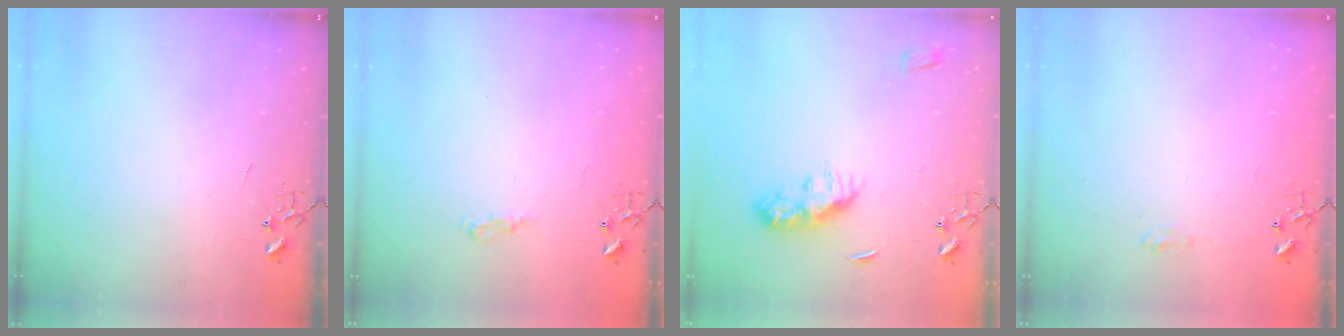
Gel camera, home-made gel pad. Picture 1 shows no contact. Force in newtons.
{"total": 6.5, "press": 6.5, "slide": 0.8}
{"total": 9.9, "press": 9.9, "slide": 0.0}
{"total": 6.9, "press": 6.9, "slide": 0.7}